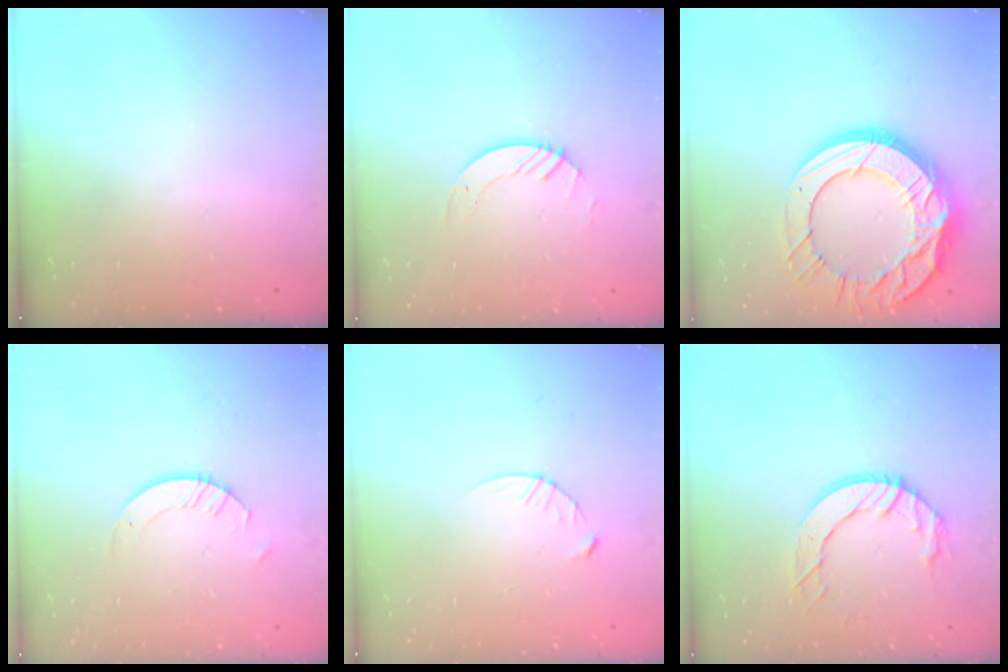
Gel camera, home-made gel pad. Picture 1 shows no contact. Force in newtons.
{"total": 2.6, "press": 2.6, "slide": 0.3}
{"total": 24.9, "press": 24.8, "slide": 2.4}
{"total": 3.6, "press": 3.6, "slide": 0.4}
{"total": 3.9, "press": 3.8, "slide": 0.4}
{"total": 9.1, "press": 9.1, "slide": 0.5}